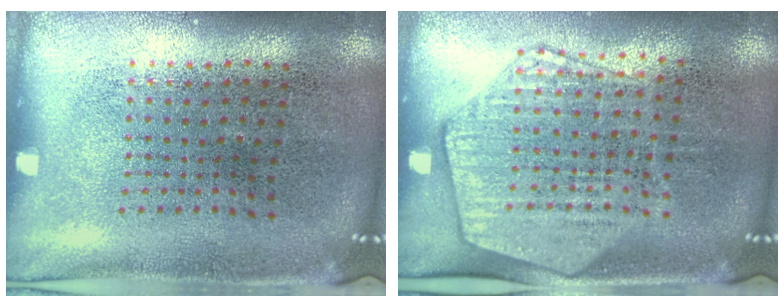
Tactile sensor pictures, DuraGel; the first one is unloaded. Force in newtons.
{"total": 2.1, "press": 1.9, "slide": 0.8}